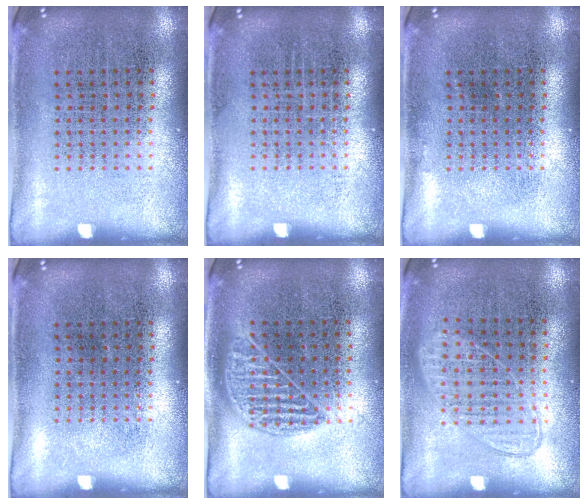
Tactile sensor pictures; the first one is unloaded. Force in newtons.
{"total": 0.0}
{"total": 0.0}
{"total": 0.0}
{"total": 1.0, "press": 0.8, "slide": 0.5}
{"total": 1.0, "press": 0.9, "slide": 0.4}